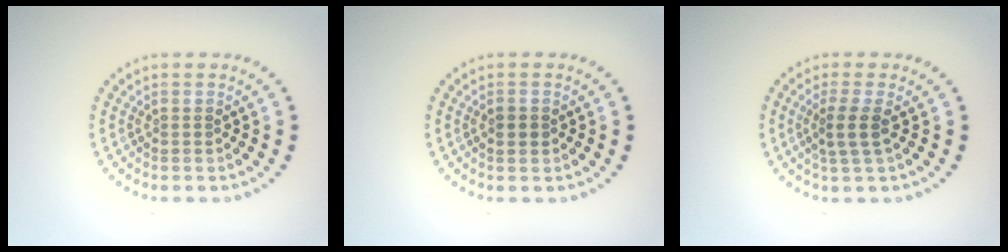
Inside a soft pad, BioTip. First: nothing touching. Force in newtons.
{"total": 1.2, "press": 1.2, "slide": 0.1}
{"total": 2.3, "press": 1.8, "slide": 1.3}